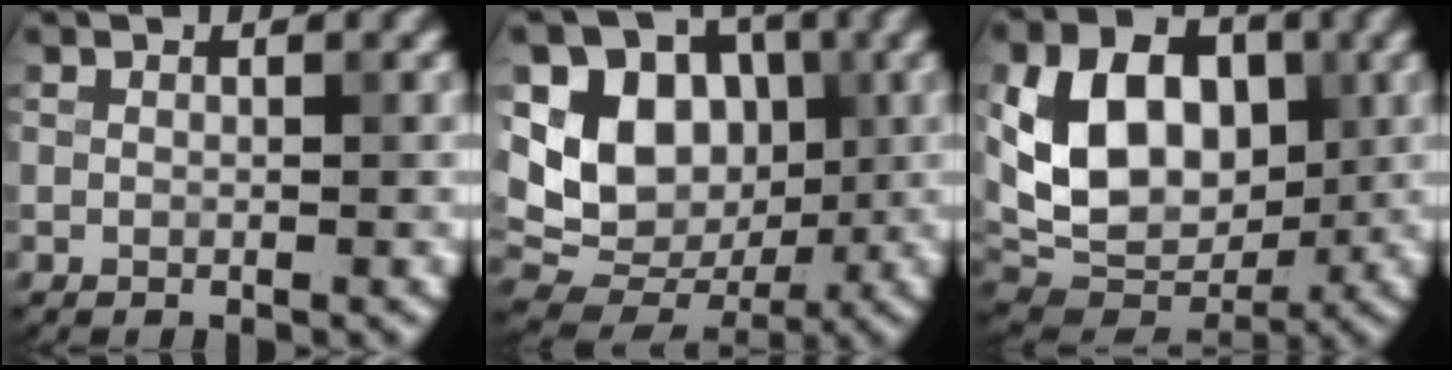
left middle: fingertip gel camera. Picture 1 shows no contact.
{"total": 10.3, "force": [1.3, 8.4, 5.9], "torque": [-0.101, -0.003, 0.016]}
{"total": 10.8, "force": [1.5, 7.7, 7.3], "torque": [-0.140, 0.002, 0.023]}